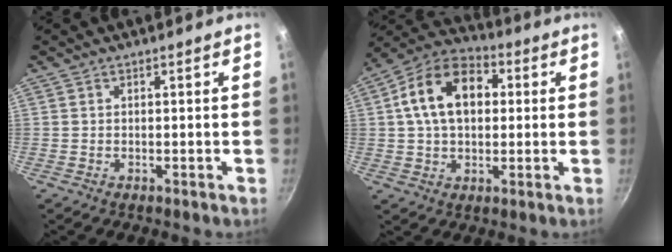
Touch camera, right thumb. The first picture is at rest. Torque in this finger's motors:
{"motor_torque": [0.47, 3.06, 1.34, 0.08, 0.43]}